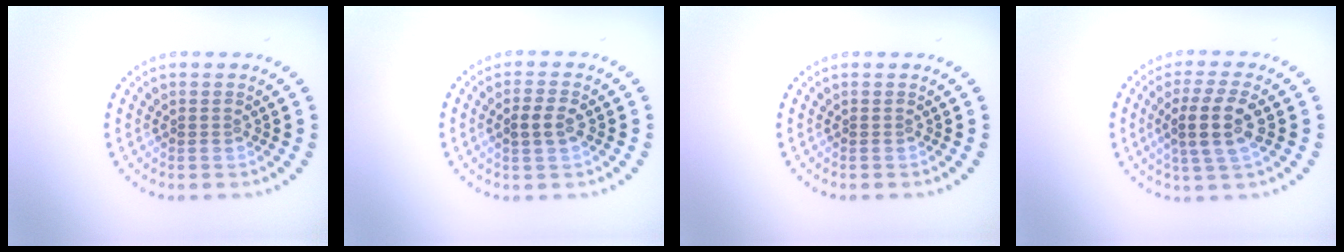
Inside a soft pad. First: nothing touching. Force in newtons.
{"total": 2.1, "press": 2.1, "slide": 0.5}
{"total": 0.0}
{"total": 4.4, "press": 4.0, "slide": 1.8}